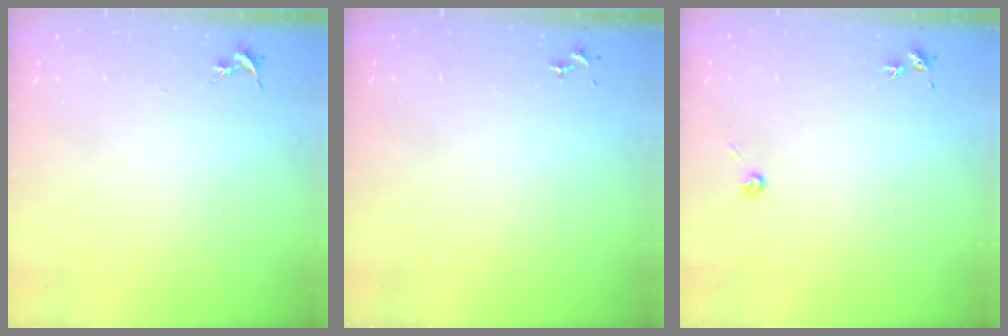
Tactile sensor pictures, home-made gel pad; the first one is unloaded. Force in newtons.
{"total": 0.0}
{"total": 3.5, "press": 3.5, "slide": 0.2}